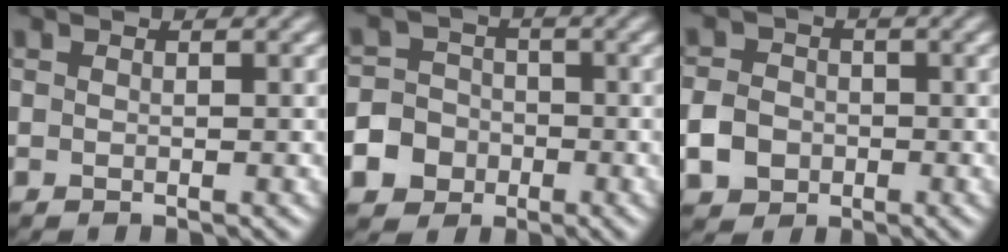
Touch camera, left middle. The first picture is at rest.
{"total": 7.3, "force": [-3.7, 6.2, 1.1], "torque": [-0.024, -0.016, -0.085]}
{"total": 3.5, "force": [-1.4, 2.9, 1.5], "torque": [-0.032, 0.003, -0.034]}